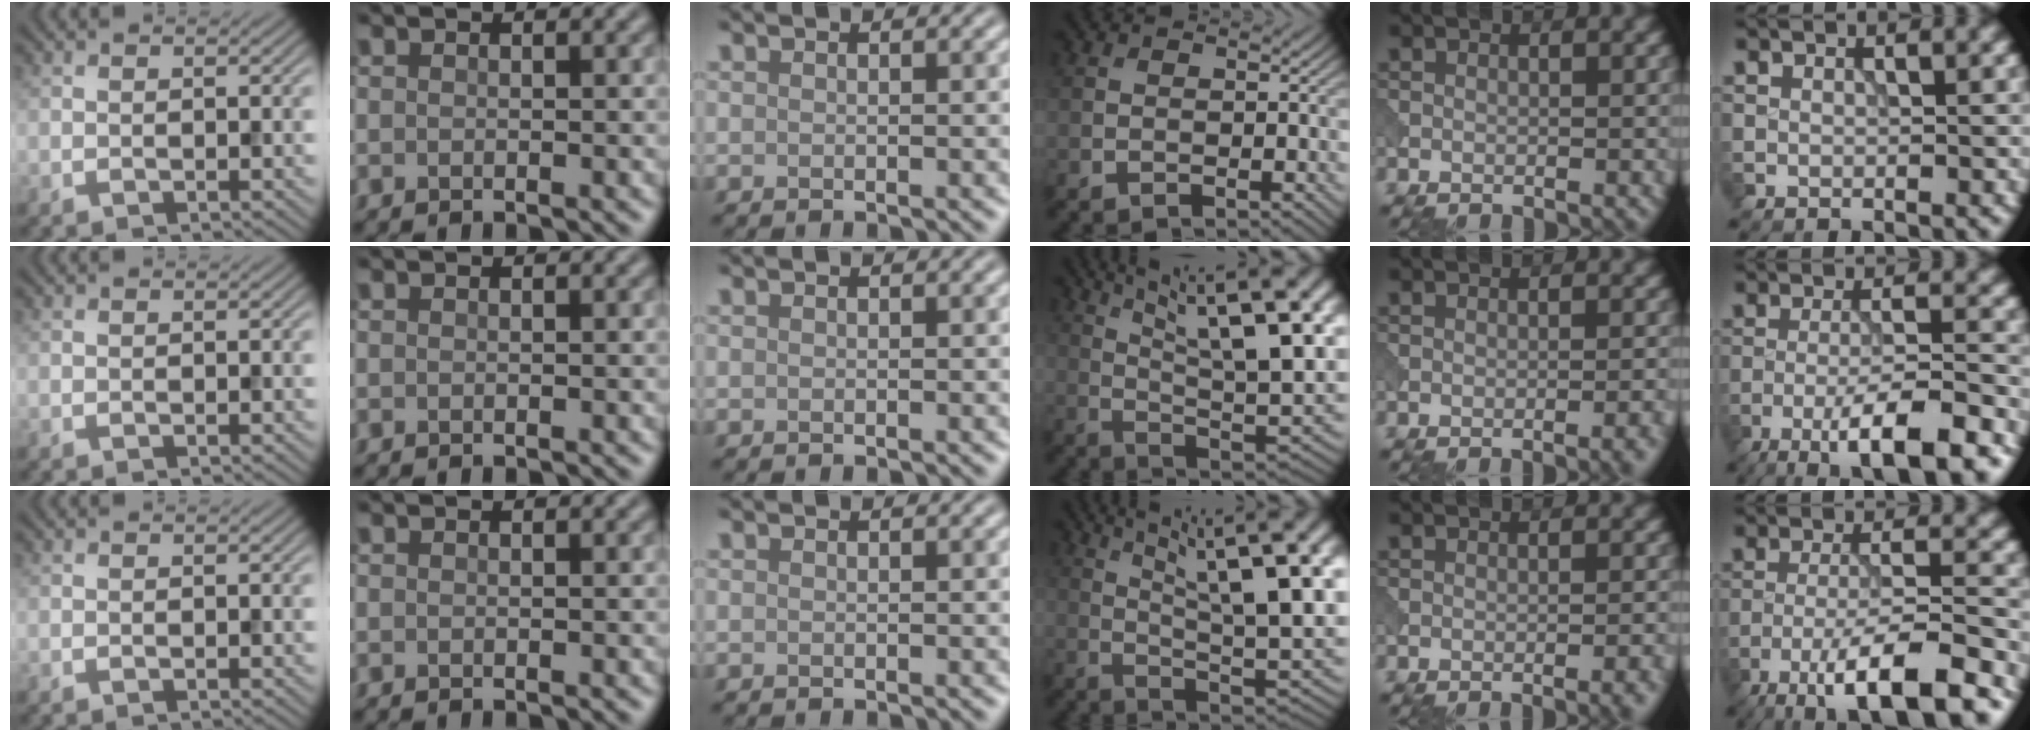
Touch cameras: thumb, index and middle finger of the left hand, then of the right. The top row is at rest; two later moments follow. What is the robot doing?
{"motion": "pour", "object": "beaker"}